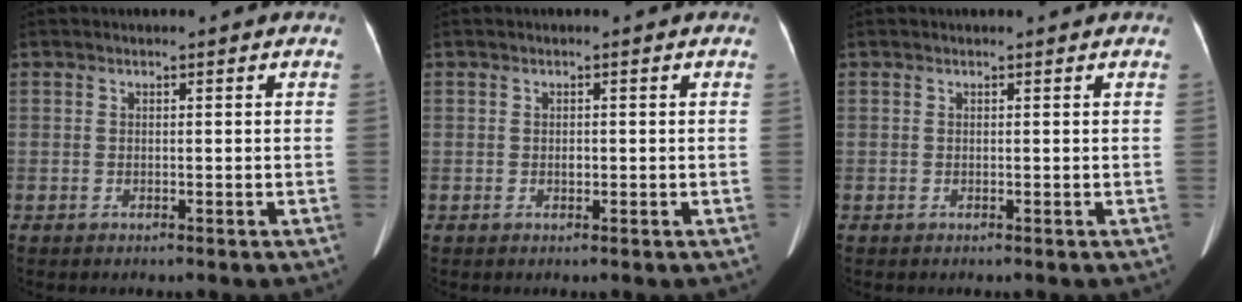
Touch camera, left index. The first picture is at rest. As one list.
[{"total": 0.6, "force": [-0.2, 0.4, 0.5], "torque": [-0.010, 0.001, -0.003]}, {"total": 0.7, "force": [0.6, 0.0, 0.2], "torque": [-0.005, 0.002, 0.007]}]